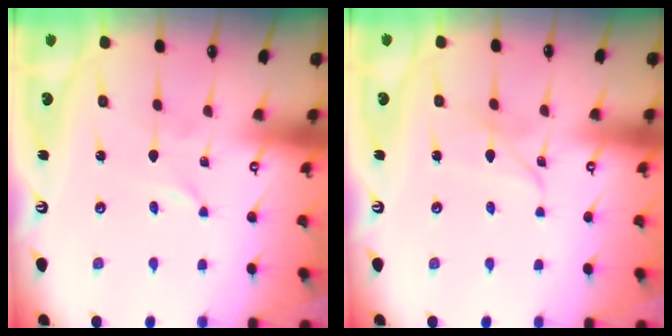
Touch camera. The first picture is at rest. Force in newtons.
{"total": 5.2, "press": 5.2, "slide": 0.4}